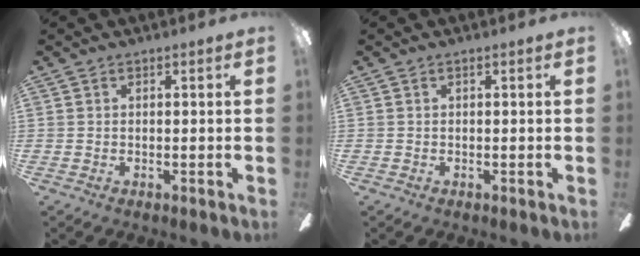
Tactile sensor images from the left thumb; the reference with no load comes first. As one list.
[{"total": 0.0}]